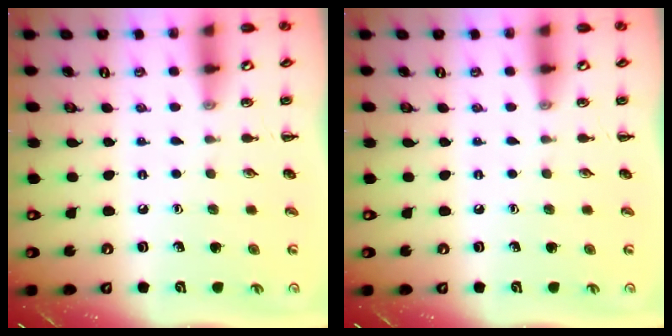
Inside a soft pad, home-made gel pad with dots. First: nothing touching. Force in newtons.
{"total": 0.0}